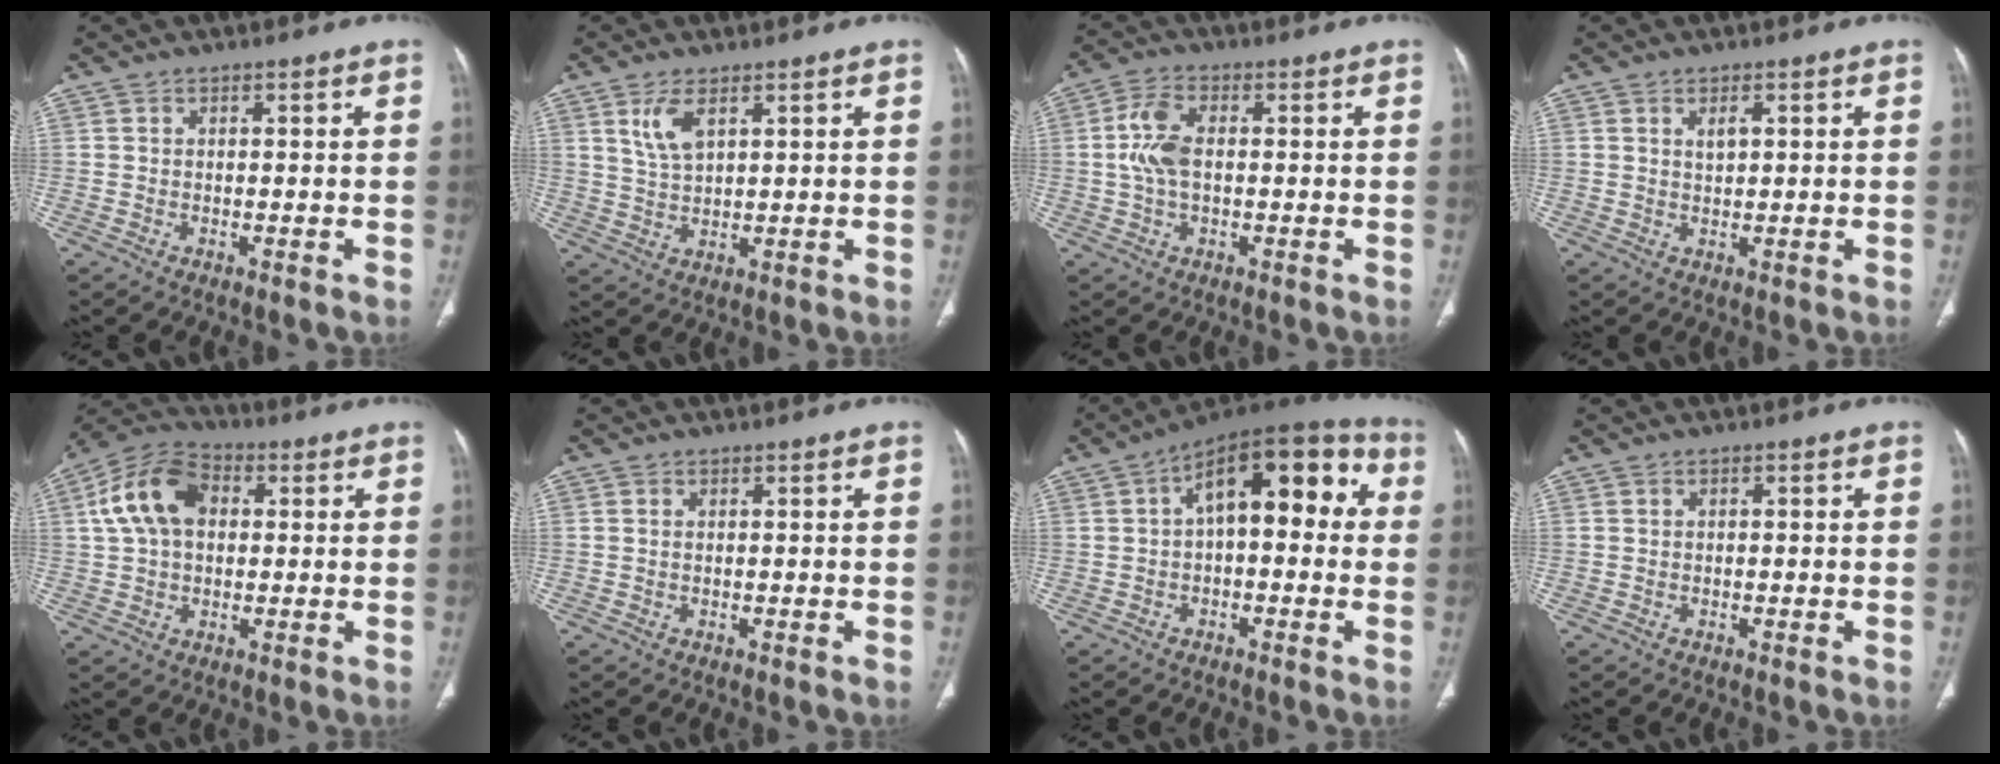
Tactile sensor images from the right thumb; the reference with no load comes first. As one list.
[{"total": 5.0, "force": [2.6, 2.0, 3.8], "torque": [-0.077, -0.011, 0.062]}, {"total": 6.9, "force": [0.2, 3.7, 5.8], "torque": [-0.131, 0.015, 0.001]}, {"total": 2.0, "force": [0.8, 0.9, 1.6], "torque": [-0.027, -0.002, 0.019]}, {"total": 12.4, "force": [2.4, 8.4, 8.7], "torque": [-0.157, 0.027, 0.037]}, {"total": 0.0}, {"total": 16.5, "force": [2.8, 8.1, 14.1], "torque": [-0.155, 0.046, 0.031]}, {"total": 0.0}]